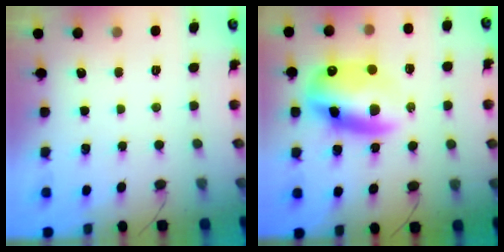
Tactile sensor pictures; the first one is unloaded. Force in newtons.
{"total": 15.0, "press": 14.4, "slide": 3.9}